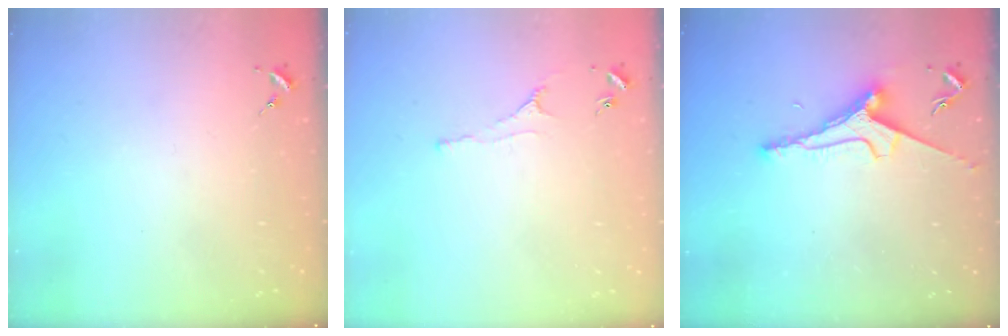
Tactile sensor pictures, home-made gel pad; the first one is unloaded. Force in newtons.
{"total": 2.2, "press": 2.1, "slide": 0.4}
{"total": 8.0, "press": 8.0, "slide": 0.9}